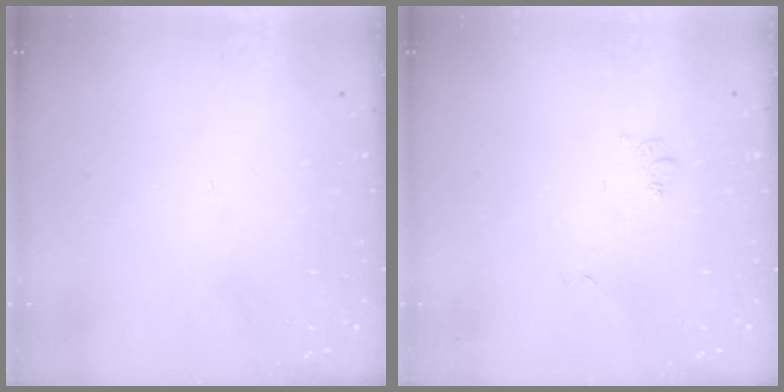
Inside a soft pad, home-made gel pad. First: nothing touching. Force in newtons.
{"total": 7.5, "press": 7.5, "slide": 0.7}